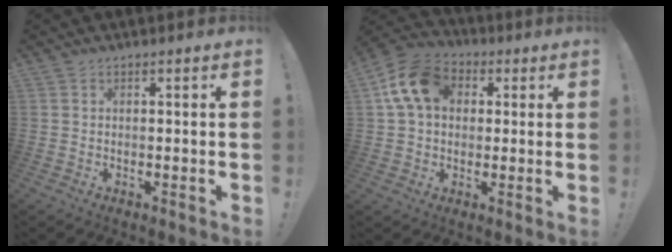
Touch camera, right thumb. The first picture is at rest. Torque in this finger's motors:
{"motor_torque": [1.46, 1.47, 0.29, -0.21, 0.09]}